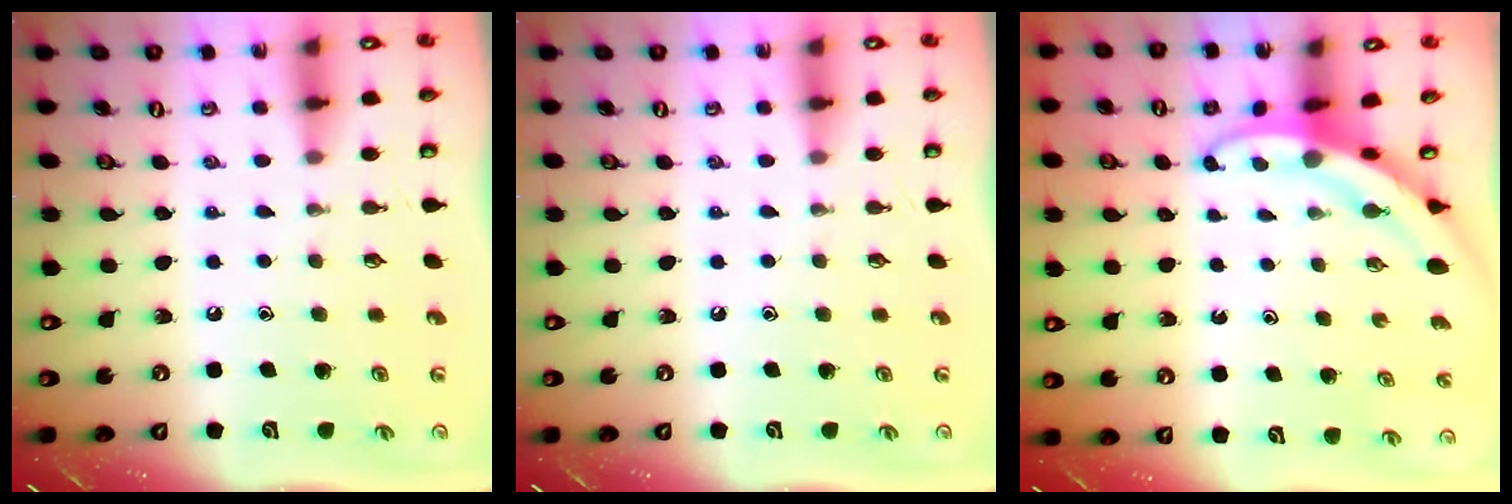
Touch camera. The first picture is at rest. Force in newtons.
{"total": 0.0}
{"total": 3.1, "press": 3.1, "slide": 0.3}